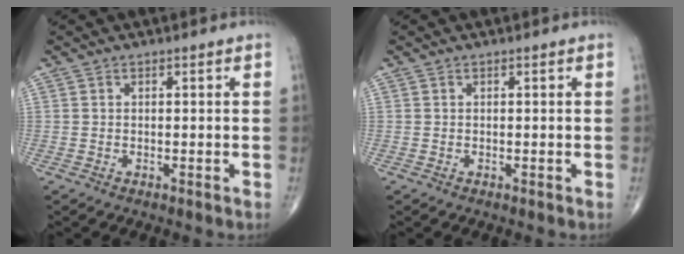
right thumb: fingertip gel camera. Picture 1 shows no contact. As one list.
[{"total": 0.0}]